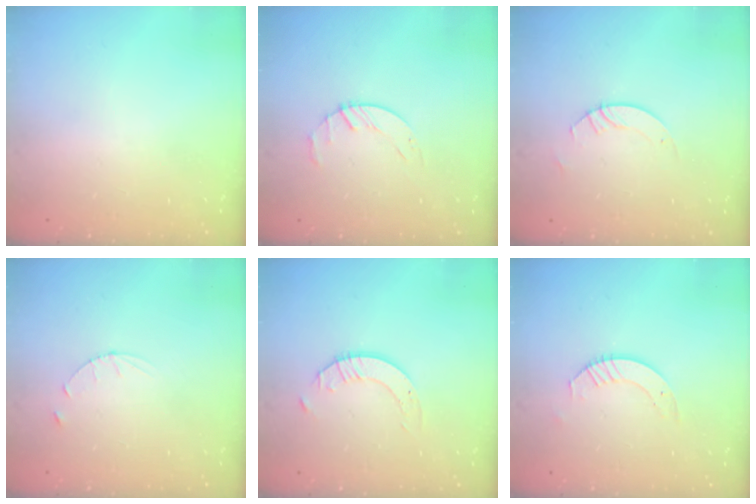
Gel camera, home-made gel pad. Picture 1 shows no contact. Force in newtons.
{"total": 2.7, "press": 2.6, "slide": 0.3}
{"total": 3.0, "press": 3.0, "slide": 0.3}
{"total": 3.0, "press": 2.9, "slide": 0.4}
{"total": 2.1, "press": 2.1, "slide": 0.2}
{"total": 3.2, "press": 3.2, "slide": 0.3}